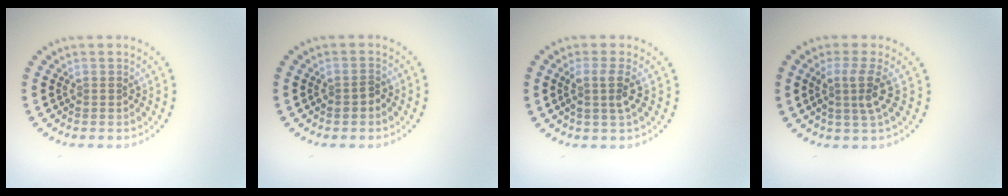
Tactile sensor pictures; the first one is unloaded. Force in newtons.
{"total": 1.2, "press": 1.1, "slide": 0.3}
{"total": 2.2, "press": 1.8, "slide": 1.2}
{"total": 2.6, "press": 2.0, "slide": 1.8}